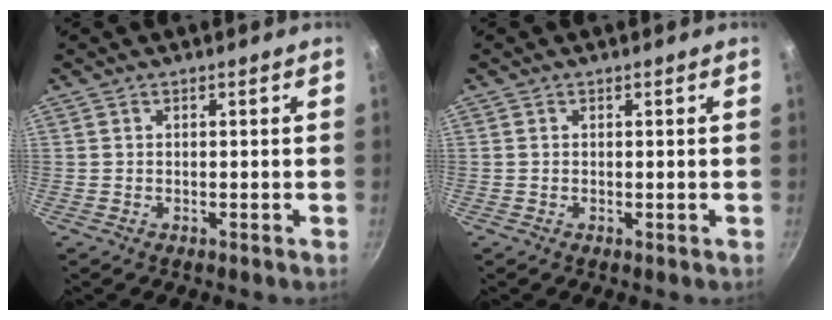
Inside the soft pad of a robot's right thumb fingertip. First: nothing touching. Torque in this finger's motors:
{"motor_torque": [-0.39, -0.45, 0.38, 0.02, 0.06]}